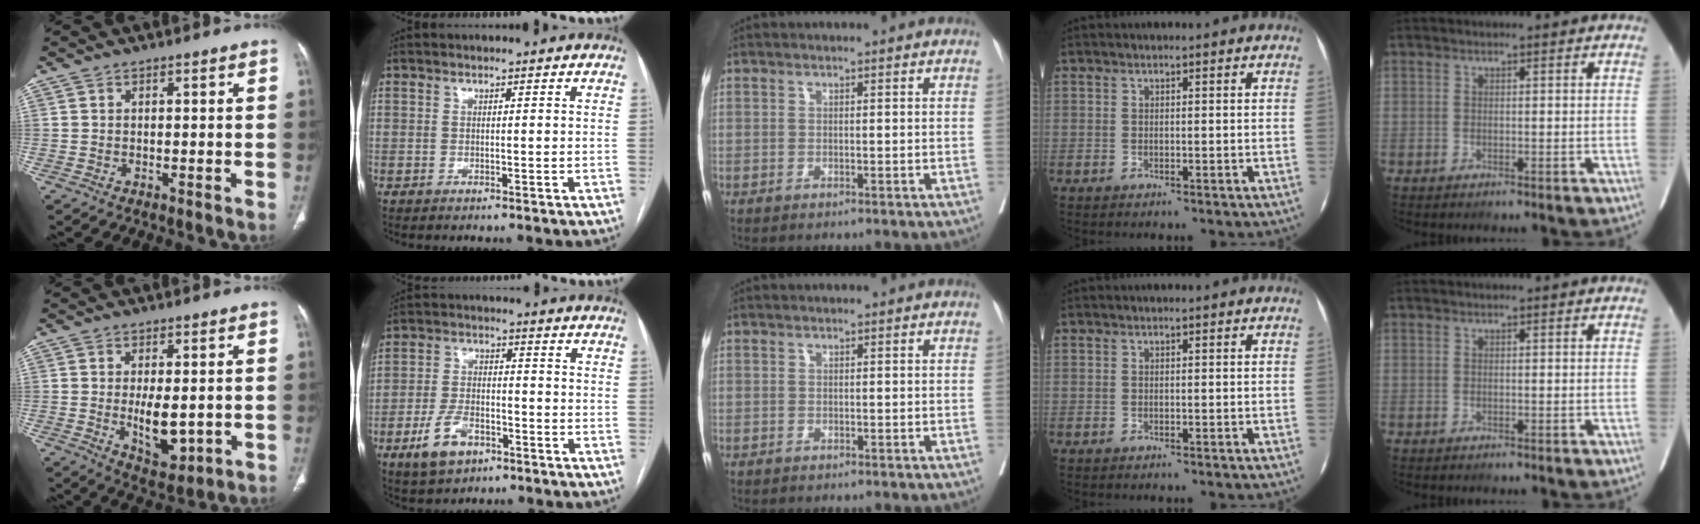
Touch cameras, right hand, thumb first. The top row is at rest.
{"thumb": {"total": 8.1, "force": [-0.7, 3.8, 7.1], "torque": [-0.100, -0.017, 0.002]}, "index": {"total": 7.6, "force": [-4.0, 4.2, 5.0], "torque": [-0.107, 0.005, -0.065]}}